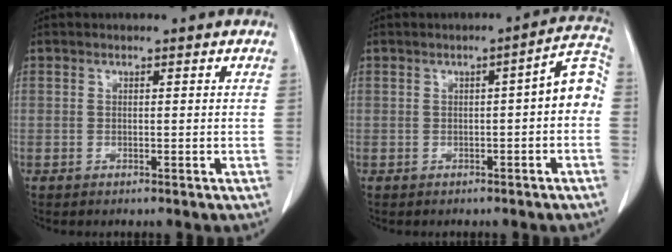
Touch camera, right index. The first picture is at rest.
{"total": 5.7, "force": [-0.5, 1.0, 5.6], "torque": [-0.064, 0.025, -0.011]}